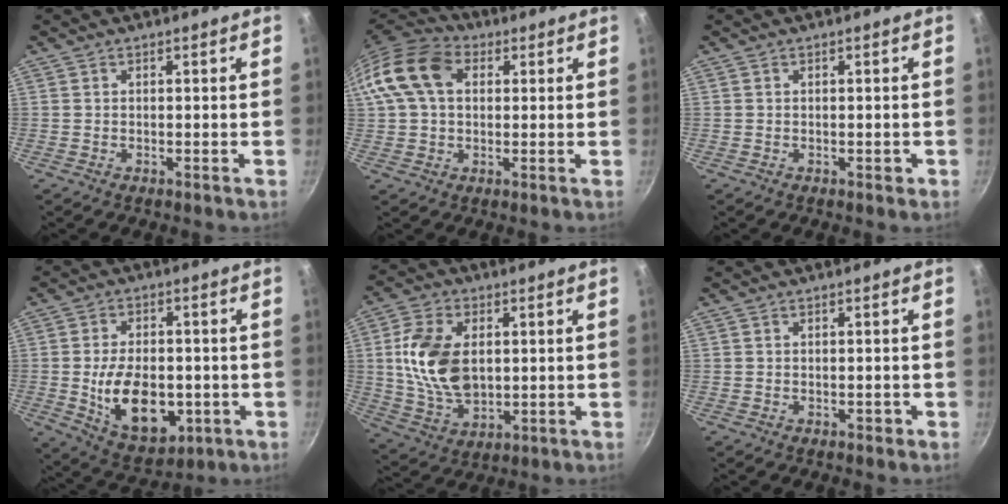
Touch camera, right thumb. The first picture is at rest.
{"total": 13.6, "force": [3.3, 9.5, 9.1], "torque": [-0.159, 0.023, 0.043]}
{"total": 0.8, "force": [-0.2, 0.6, 0.6], "torque": [-0.001, 0.002, -0.002]}
{"total": 15.0, "force": [-2.6, 9.2, 11.5], "torque": [-0.161, -0.004, -0.025]}
{"total": 12.3, "force": [2.6, 7.3, 9.6], "torque": [-0.180, -0.022, 0.060]}
{"total": 0.7, "force": [-0.3, 0.5, 0.4], "torque": [0.003, 0.005, -0.001]}